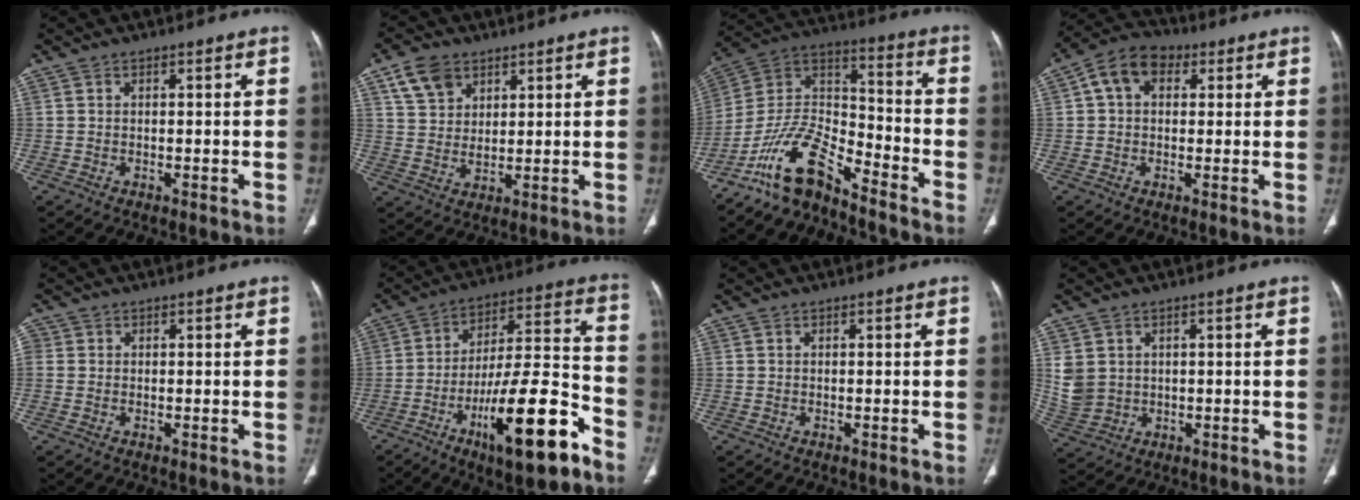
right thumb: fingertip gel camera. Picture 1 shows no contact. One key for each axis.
{"total": 7.8, "fx": 4.5, "fy": 5.3, "fz": 3.6, "tx": -0.048, "ty": -0.017, "tz": 0.090}
{"total": 12.8, "fx": -10.2, "fy": 4.1, "fz": 6.6, "tx": -0.118, "ty": 0.094, "tz": -0.200}
{"total": 8.6, "fx": 2.3, "fy": 6.3, "fz": 5.3, "tx": -0.083, "ty": 0.021, "tz": 0.032}
{"total": 1.3, "fx": 0.1, "fy": 1.2, "fz": 0.4, "tx": 0.002, "ty": 0.003, "tz": 0.001}
{"total": 21.0, "fx": -11.1, "fy": 5.1, "fz": 17.1, "tx": -0.276, "ty": 0.062, "tz": -0.175}
{"total": 0.0}
{"total": 5.9, "fx": 1.3, "fy": 5.0, "fz": 2.9, "tx": -0.057, "ty": -0.005, "tz": 0.043}